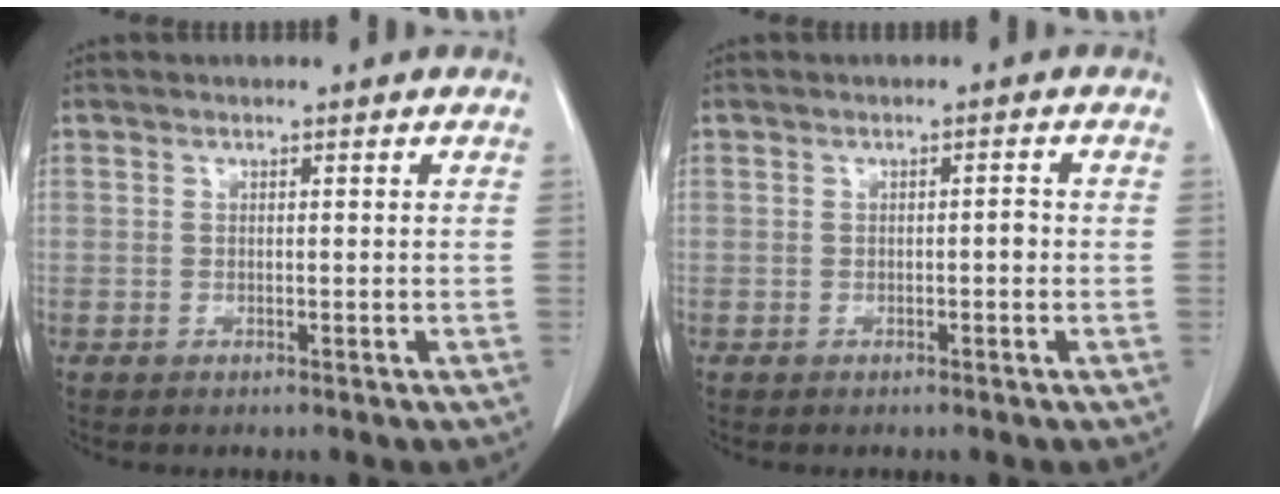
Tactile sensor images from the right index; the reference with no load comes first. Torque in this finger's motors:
{"motor_torque": [0.04, 0.04, 0.03, 0.02]}